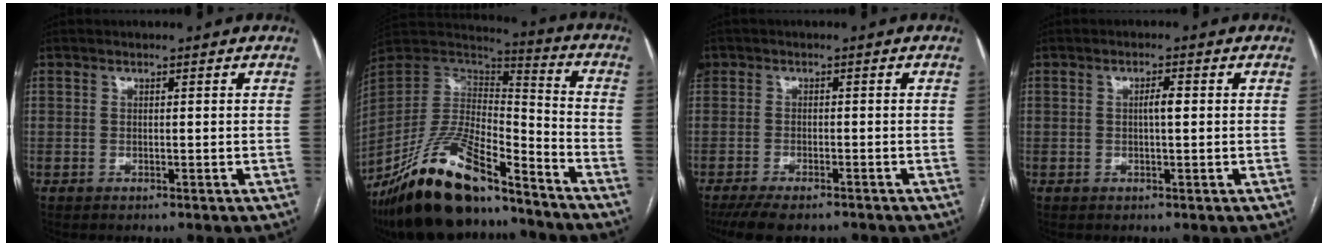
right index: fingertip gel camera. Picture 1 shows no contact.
{"total": 22.3, "force": [-16.9, 6.1, 13.1], "torque": [-0.264, -0.003, -0.306]}
{"total": 10.4, "force": [-7.0, 5.8, 5.1], "torque": [-0.129, -0.008, -0.109]}
{"total": 1.9, "force": [0.1, 0.3, 1.8], "torque": [-0.033, 0.003, 0.002]}